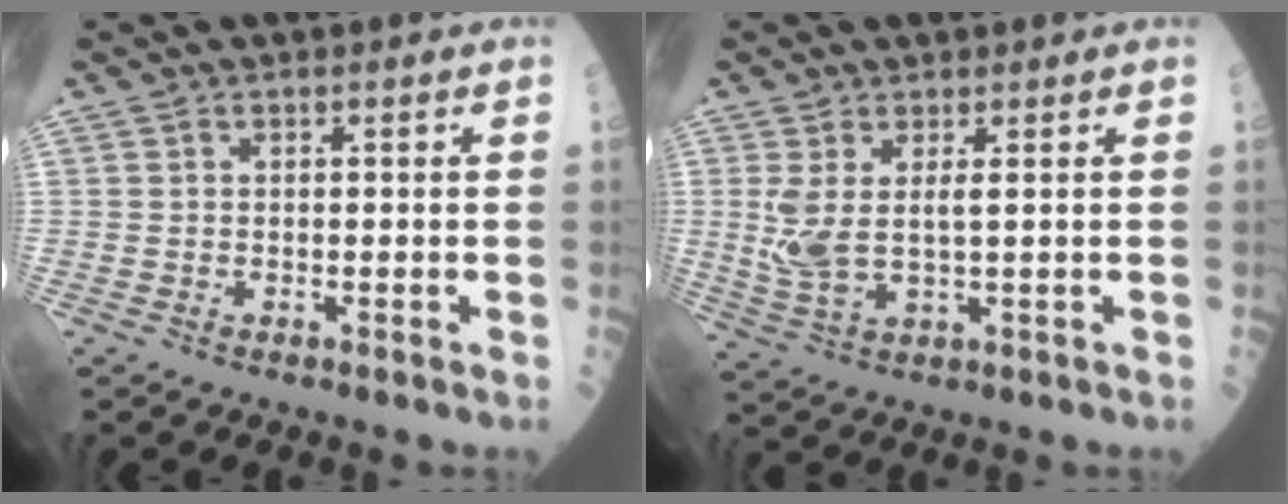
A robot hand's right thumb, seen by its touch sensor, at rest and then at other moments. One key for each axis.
{"total": 6.2, "fx": 1.1, "fy": 2.1, "fz": 5.7, "tx": -0.144, "ty": -0.013, "tz": 0.033}